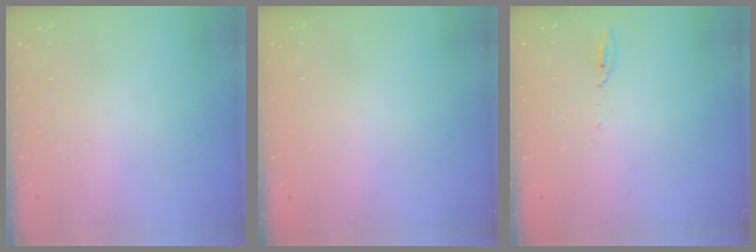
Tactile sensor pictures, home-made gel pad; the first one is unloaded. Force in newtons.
{"total": 2.2, "press": 2.1, "slide": 0.8}
{"total": 3.5, "press": 3.4, "slide": 0.7}